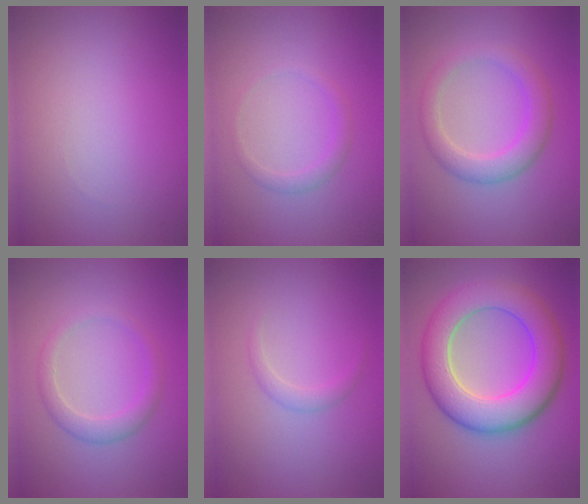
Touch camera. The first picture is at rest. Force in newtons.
{"total": 1.3, "press": 1.3, "slide": 0.0}
{"total": 3.6, "press": 3.6, "slide": 0.2}
{"total": 2.2, "press": 2.2, "slide": 0.1}
{"total": 1.1, "press": 1.1, "slide": 0.1}
{"total": 8.6, "press": 8.5, "slide": 0.5}